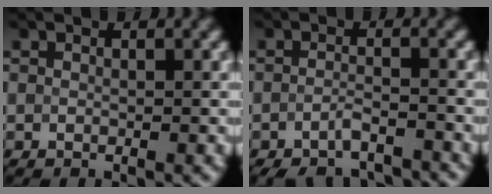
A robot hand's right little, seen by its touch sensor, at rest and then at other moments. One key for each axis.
{"total": 3.8, "fx": -3.0, "fy": 1.2, "fz": 1.9, "tx": -0.034, "ty": -0.008, "tz": -0.050}